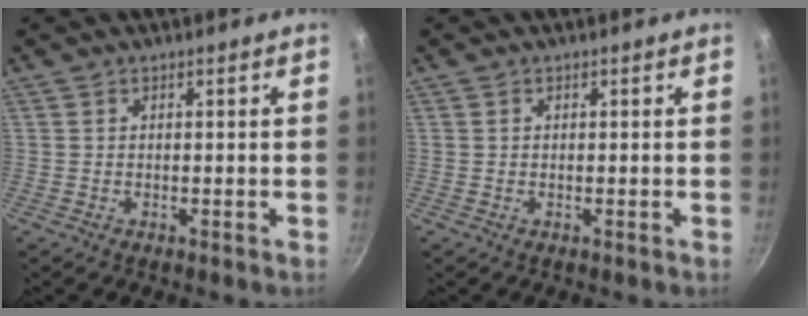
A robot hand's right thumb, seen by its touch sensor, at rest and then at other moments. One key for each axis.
{"total": 0.0}